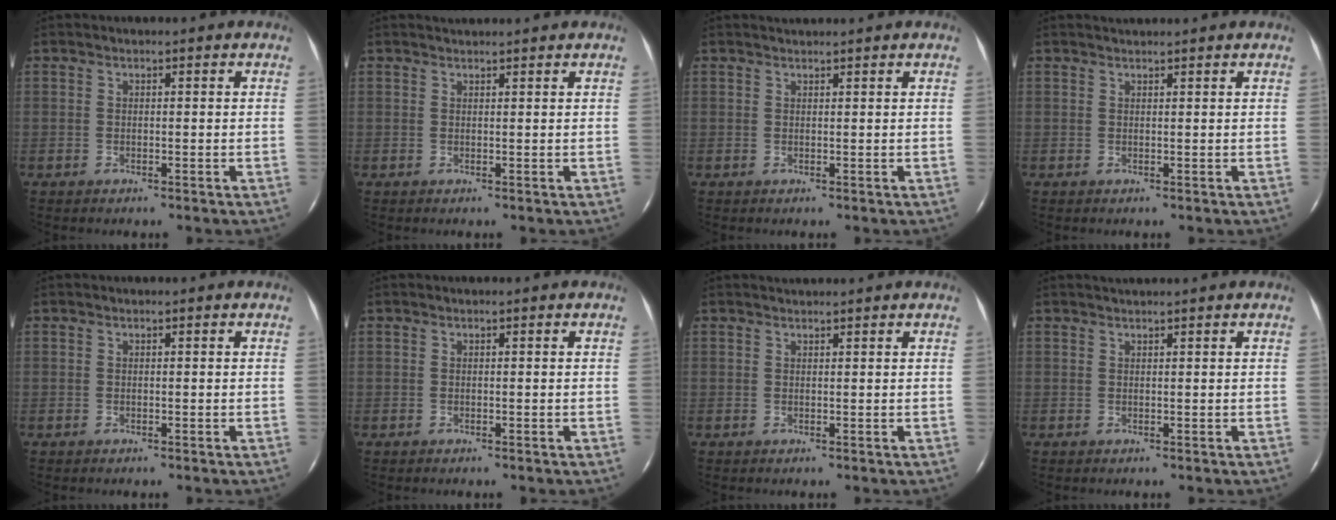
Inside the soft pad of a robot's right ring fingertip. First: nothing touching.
{"total": 1.4, "force": [1.4, -0.1, 0.3], "torque": [-0.011, 0.000, 0.020]}
{"total": 1.0, "force": [1.0, -0.2, 0.2], "torque": [-0.009, -0.002, 0.017]}
{"total": 1.1, "force": [1.1, -0.2, 0.2], "torque": [-0.010, -0.002, 0.017]}
{"total": 0.0}
{"total": 0.0}
{"total": 1.1, "force": [1.1, -0.2, 0.2], "torque": [-0.009, -0.001, 0.017]}
{"total": 1.0, "force": [0.9, -0.4, 0.3], "torque": [-0.014, -0.005, 0.013]}